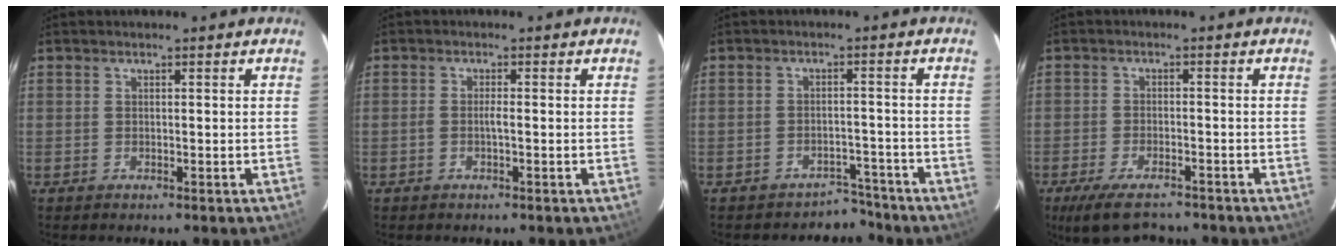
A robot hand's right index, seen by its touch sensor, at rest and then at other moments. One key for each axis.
{"total": 1.2, "fx": -0.4, "fy": 0.0, "fz": 1.1, "tx": -0.023, "ty": 0.004, "tz": -0.009}
{"total": 4.7, "fx": -4.0, "fy": 2.4, "fz": -0.4, "tx": 0.016, "ty": 0.030, "tz": -0.051}
{"total": 9.5, "fx": -7.6, "fy": 3.3, "fz": 4.7, "tx": -0.110, "ty": -0.021, "tz": -0.127}